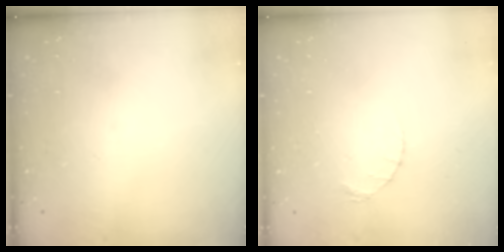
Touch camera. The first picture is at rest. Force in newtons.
{"total": 1.2, "press": 1.1, "slide": 0.2}